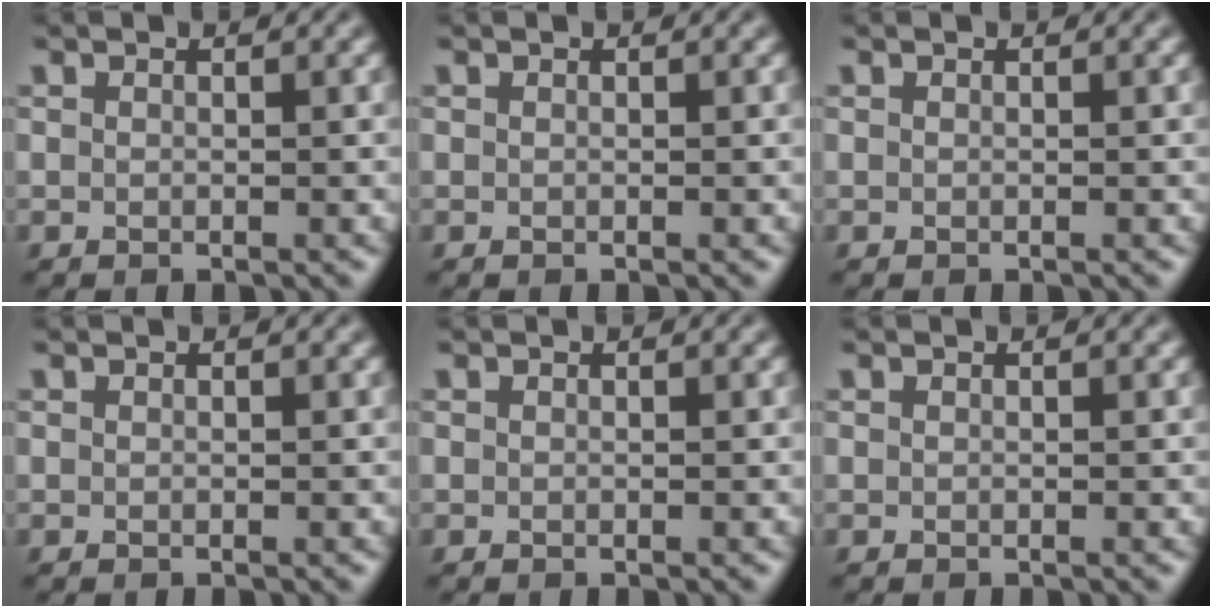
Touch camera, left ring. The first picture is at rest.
{"total": 0.0}
{"total": 0.0}
{"total": 0.0}
{"total": 0.0}
{"total": 0.0}